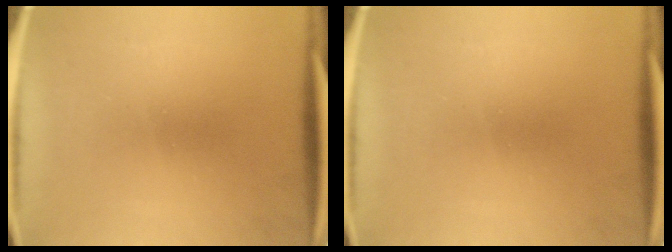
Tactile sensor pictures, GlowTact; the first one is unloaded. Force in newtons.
{"total": 0.0}